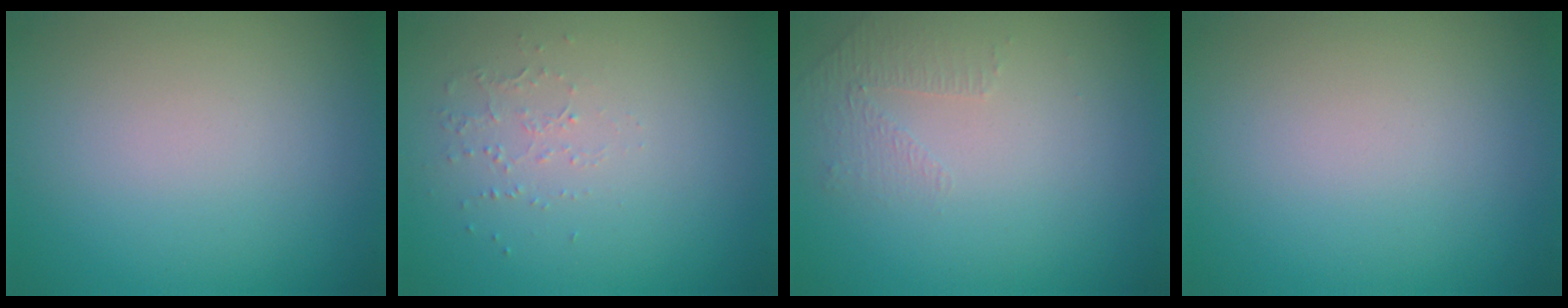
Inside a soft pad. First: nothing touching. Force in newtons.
{"total": 0.8, "press": 0.5, "slide": 0.6}
{"total": 1.1, "press": 0.6, "slide": 1.0}
{"total": 0.0}